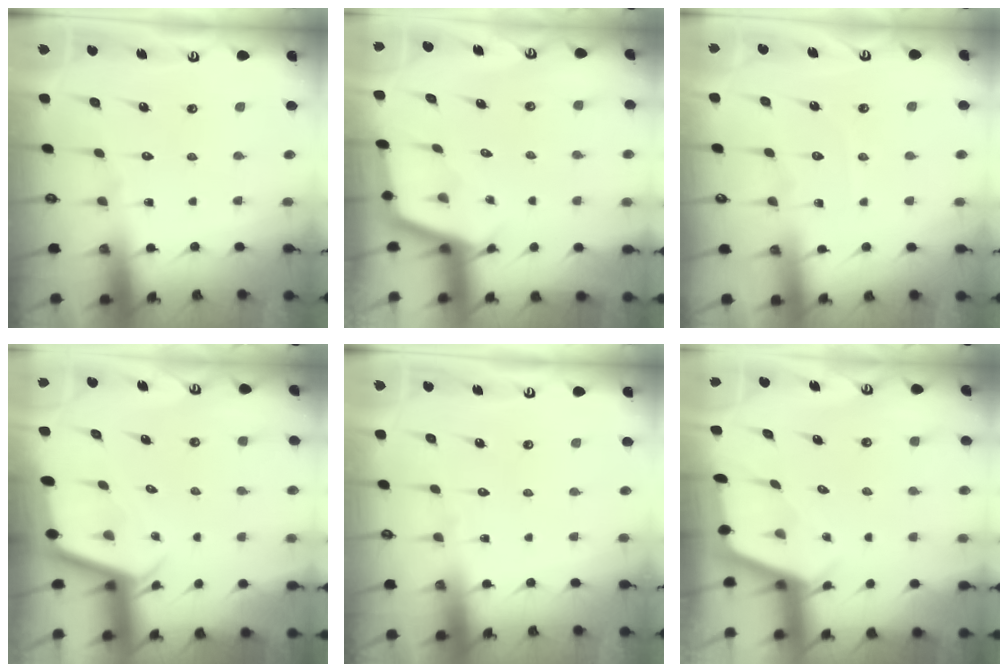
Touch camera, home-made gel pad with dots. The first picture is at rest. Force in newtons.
{"total": 2.3, "press": 2.3, "slide": 0.2}
{"total": 2.2, "press": 2.2, "slide": 0.4}
{"total": 2.4, "press": 2.4, "slide": 0.1}
{"total": 0.0}
{"total": 2.4, "press": 2.4, "slide": 0.3}